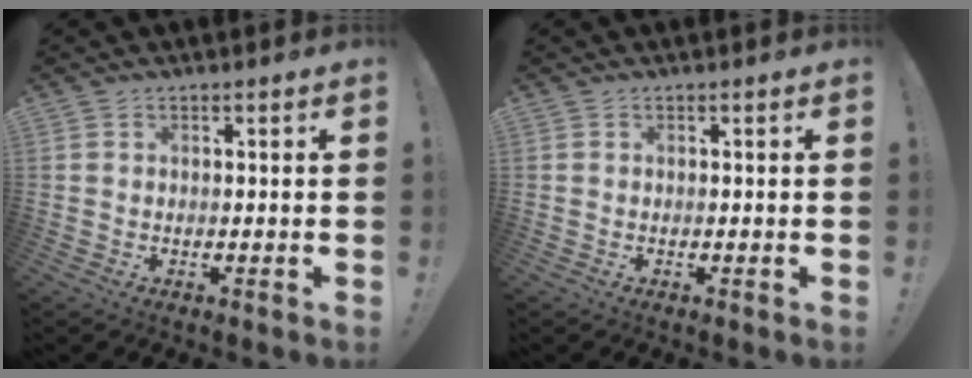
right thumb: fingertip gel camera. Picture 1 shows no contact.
{"total": 0.0}